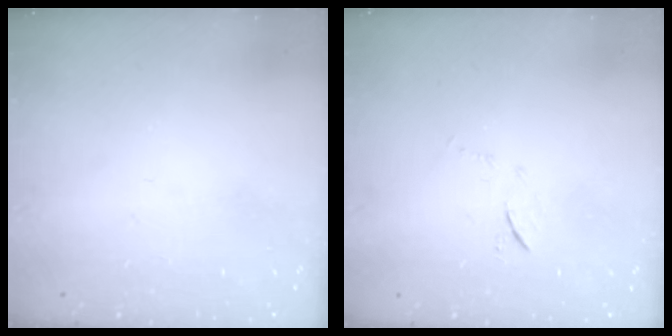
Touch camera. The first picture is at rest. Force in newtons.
{"total": 6.1, "press": 6.0, "slide": 0.9}